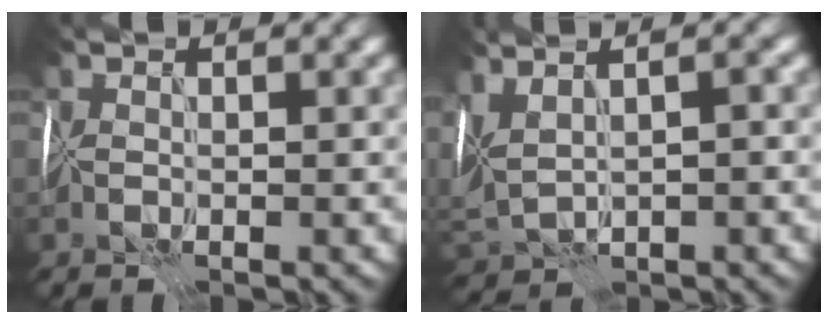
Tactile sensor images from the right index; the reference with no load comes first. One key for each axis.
{"total": 5.5, "fx": 0.4, "fy": 2.7, "fz": 4.8, "tx": -0.088, "ty": 0.009, "tz": 0.024}